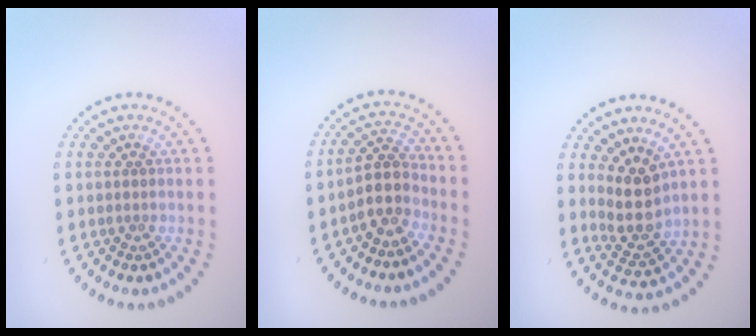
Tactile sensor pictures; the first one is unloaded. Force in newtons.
{"total": 2.9, "press": 2.3, "slide": 1.7}
{"total": 3.6, "press": 2.9, "slide": 2.0}